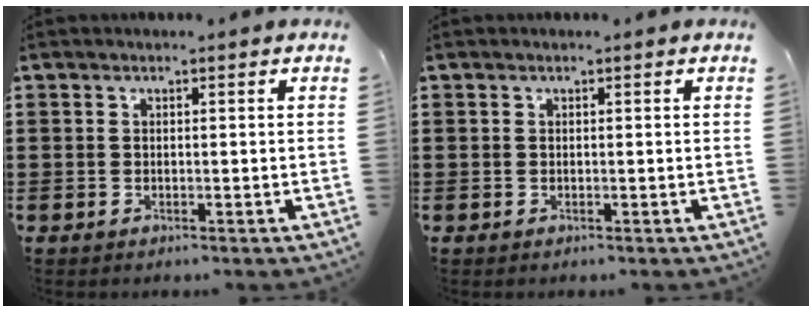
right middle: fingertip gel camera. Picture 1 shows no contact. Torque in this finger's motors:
{"motor_torque": [0.00, 0.00, 0.13, -0.01]}